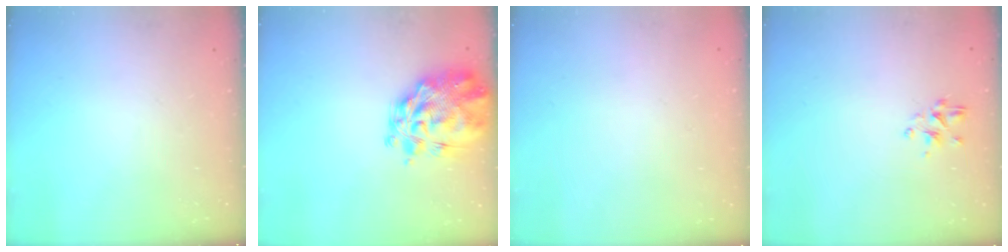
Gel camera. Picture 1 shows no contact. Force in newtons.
{"total": 8.6, "press": 8.0, "slide": 3.1}
{"total": 1.7, "press": 1.7, "slide": 0.2}
{"total": 2.8, "press": 2.7, "slide": 0.8}